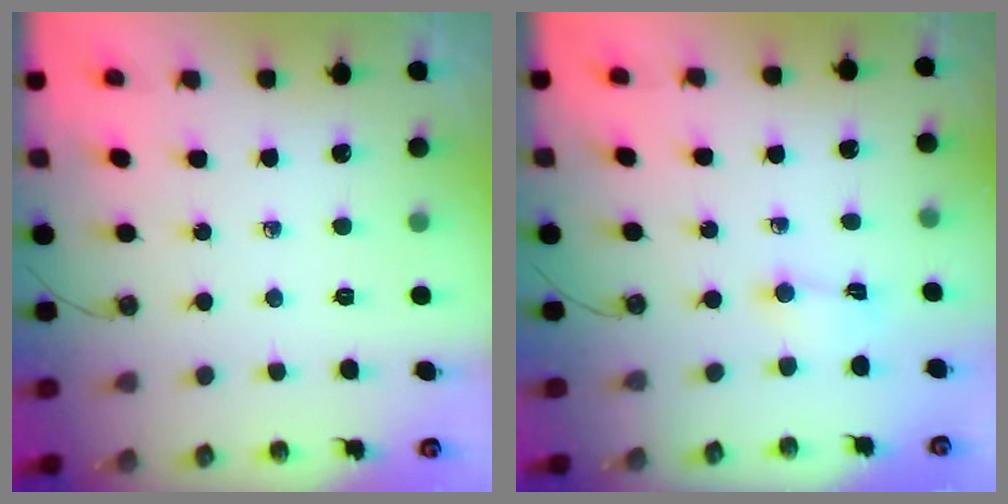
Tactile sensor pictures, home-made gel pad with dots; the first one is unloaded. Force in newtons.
{"total": 1.2, "press": 1.0, "slide": 0.6}